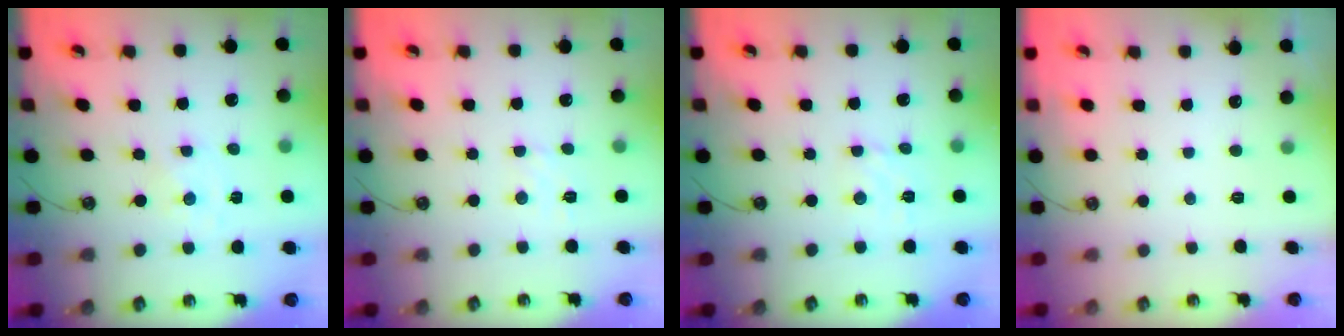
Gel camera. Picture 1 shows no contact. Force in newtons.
{"total": 6.0, "press": 6.0, "slide": 0.6}
{"total": 2.6, "press": 2.6, "slide": 0.4}
{"total": 0.0}